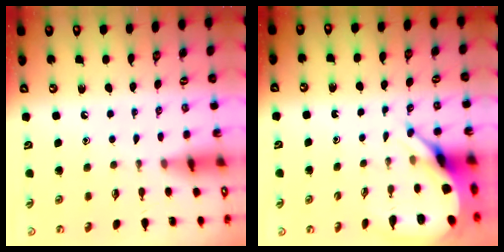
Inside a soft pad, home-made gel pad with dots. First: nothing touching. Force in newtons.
{"total": 7.5, "press": 7.4, "slide": 1.0}